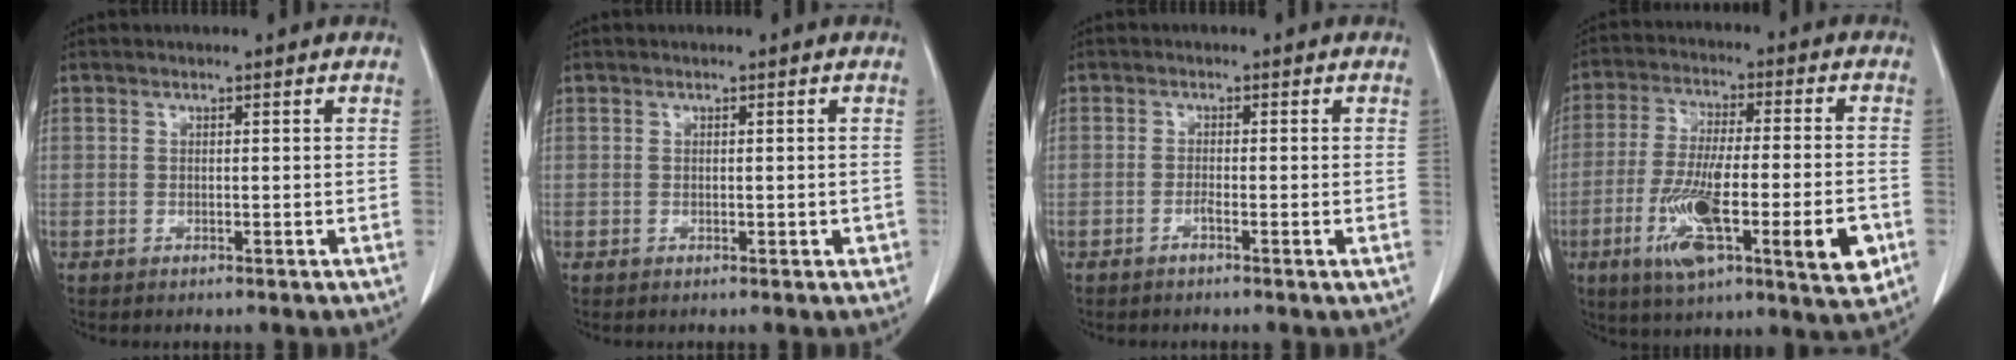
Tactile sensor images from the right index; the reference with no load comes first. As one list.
[{"total": 1.2, "force": [-0.2, 0.7, 1.0], "torque": [-0.009, 0.001, -0.001]}, {"total": 1.5, "force": [-0.8, 0.0, 1.3], "torque": [-0.024, -0.001, -0.016]}, {"total": 18.4, "force": [-6.3, 3.0, 17.0], "torque": [-0.267, -0.020, -0.098]}]